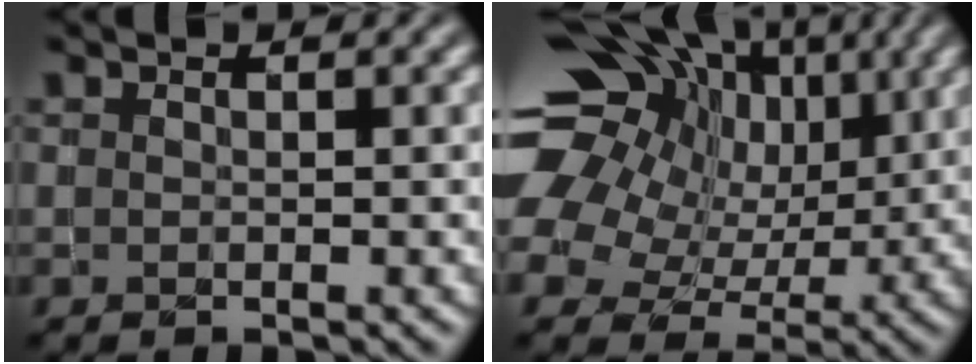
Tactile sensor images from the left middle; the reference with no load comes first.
{"total": 17.3, "force": [5.8, 13.2, 9.7], "torque": [-0.210, 0.046, 0.078]}